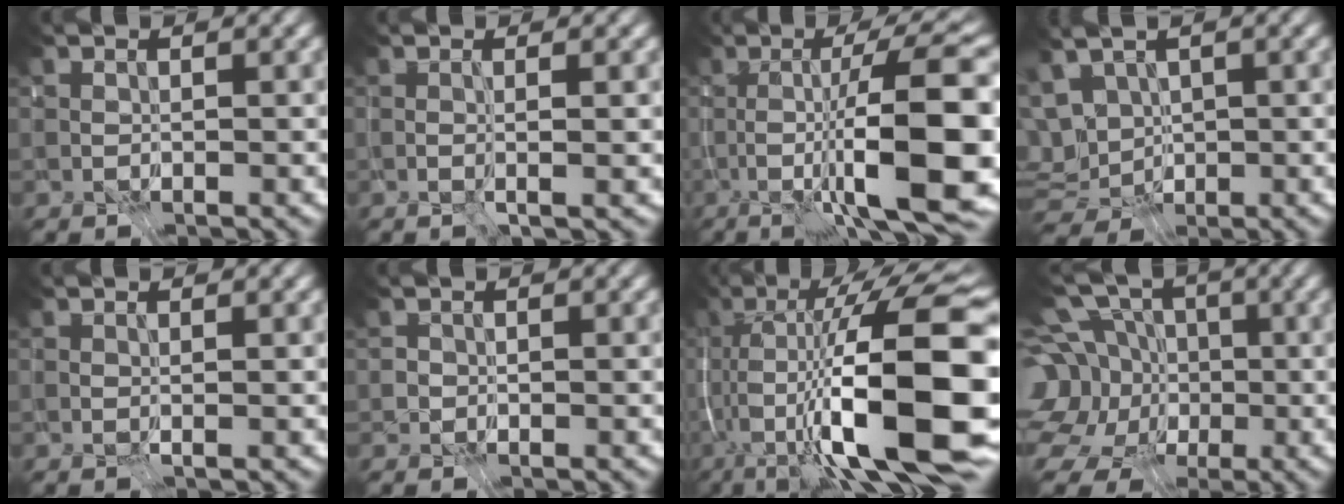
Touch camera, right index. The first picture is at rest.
{"total": 1.4, "force": [-0.4, -1.1, 0.8], "torque": [0.015, -0.014, -0.004]}
{"total": 11.5, "force": [-3.6, -0.6, 10.9], "torque": [-0.138, -0.010, -0.050]}
{"total": 4.8, "force": [-0.2, 3.2, 3.6], "torque": [-0.058, -0.003, 0.001]}
{"total": 1.4, "force": [0.0, -1.2, -0.6], "torque": [0.021, -0.012, 0.004]}
{"total": 0.7, "force": [-0.3, -0.3, -0.6], "torque": [0.016, -0.003, -0.005]}
{"total": 14.5, "force": [-4.9, 0.2, 13.7], "torque": [-0.183, 0.020, -0.077]}
{"total": 12.9, "force": [-1.7, 10.9, 6.6], "torque": [-0.166, 0.007, -0.042]}